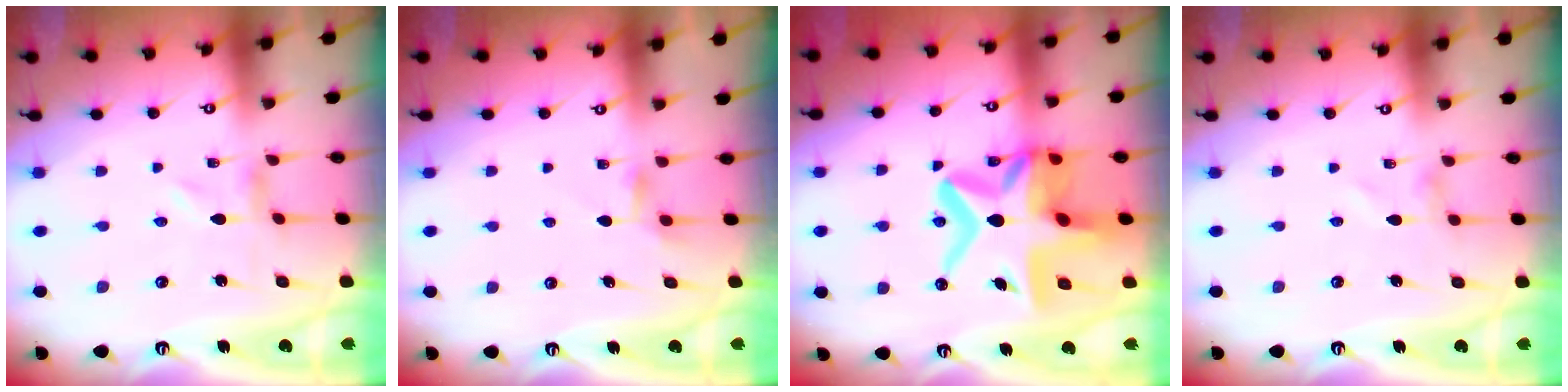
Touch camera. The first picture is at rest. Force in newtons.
{"total": 4.3, "press": 4.3, "slide": 0.4}
{"total": 20.0, "press": 19.9, "slide": 2.0}
{"total": 0.8, "press": 0.7, "slide": 0.1}